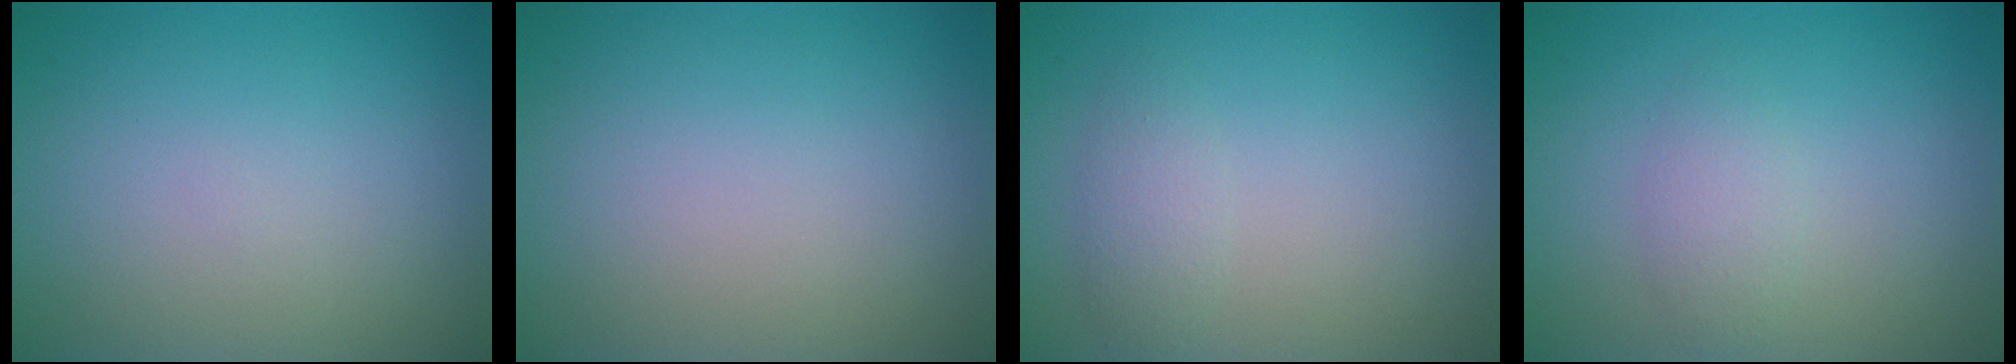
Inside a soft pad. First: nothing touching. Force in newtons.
{"total": 0.0}
{"total": 1.6, "press": 1.6, "slide": 0.1}
{"total": 1.8, "press": 1.8, "slide": 0.0}